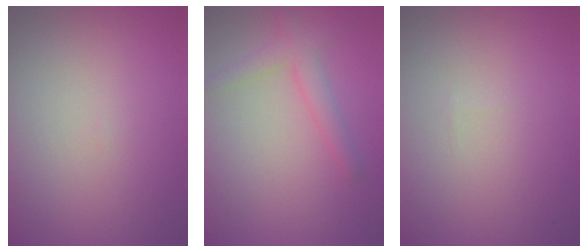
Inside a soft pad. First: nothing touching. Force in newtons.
{"total": 2.5, "press": 2.5, "slide": 0.1}
{"total": 0.0}